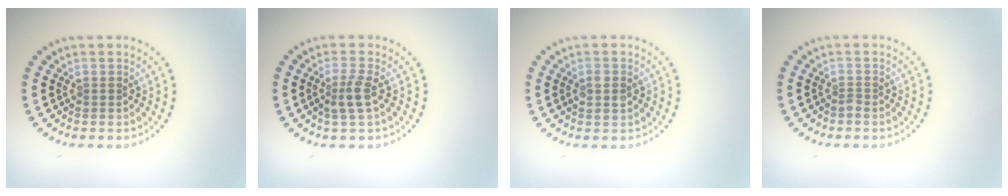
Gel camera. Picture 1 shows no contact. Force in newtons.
{"total": 2.2, "press": 1.9, "slide": 1.2}
{"total": 1.5, "press": 1.5, "slide": 0.2}
{"total": 0.6, "press": 0.4, "slide": 0.5}